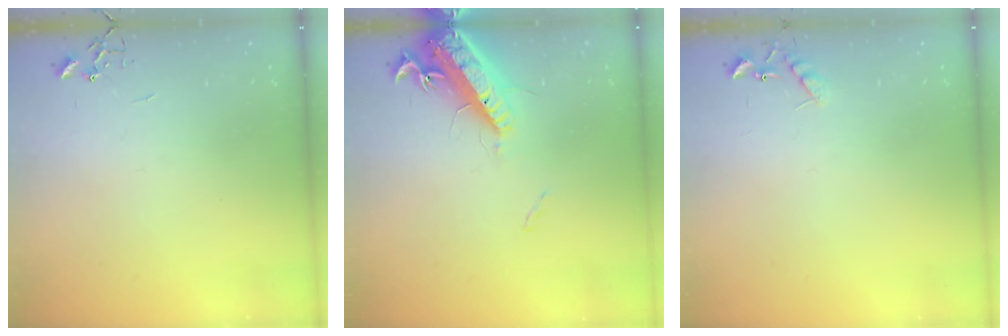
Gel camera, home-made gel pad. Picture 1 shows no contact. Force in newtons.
{"total": 16.7, "press": 16.2, "slide": 4.1}
{"total": 7.6, "press": 7.6, "slide": 0.7}